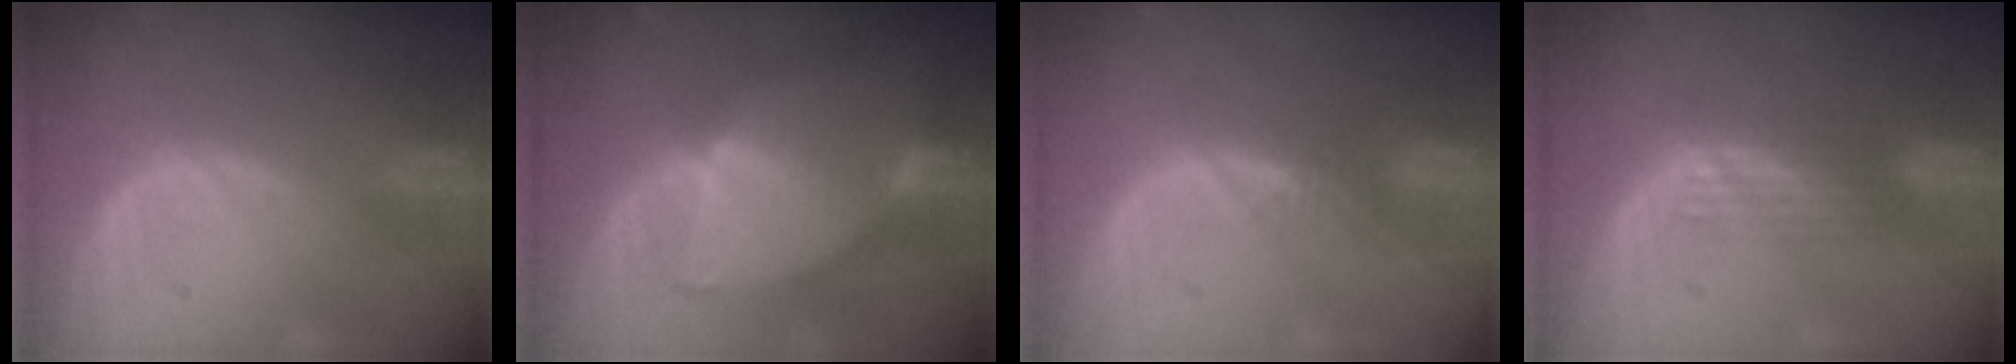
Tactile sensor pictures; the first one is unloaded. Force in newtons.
{"total": 7.2, "press": 6.8, "slide": 2.3}
{"total": 1.2, "press": 1.0, "slide": 0.6}
{"total": 2.9, "press": 2.5, "slide": 1.5}